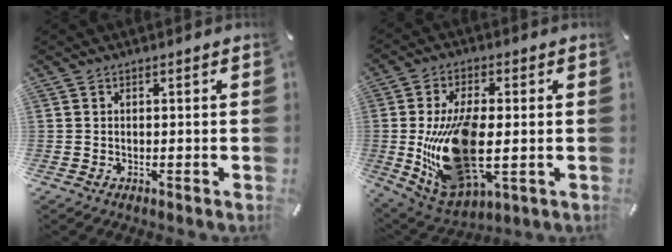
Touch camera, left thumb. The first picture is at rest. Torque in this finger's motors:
{"motor_torque": [0.77, 2.00, 2.28, 0.19, 0.36]}